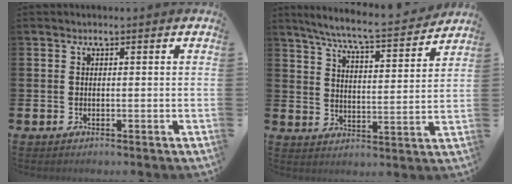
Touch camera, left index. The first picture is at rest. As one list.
[{"total": 7.0, "force": [6.5, 0.0, 2.7], "torque": [-0.077, -0.046, 0.108]}]